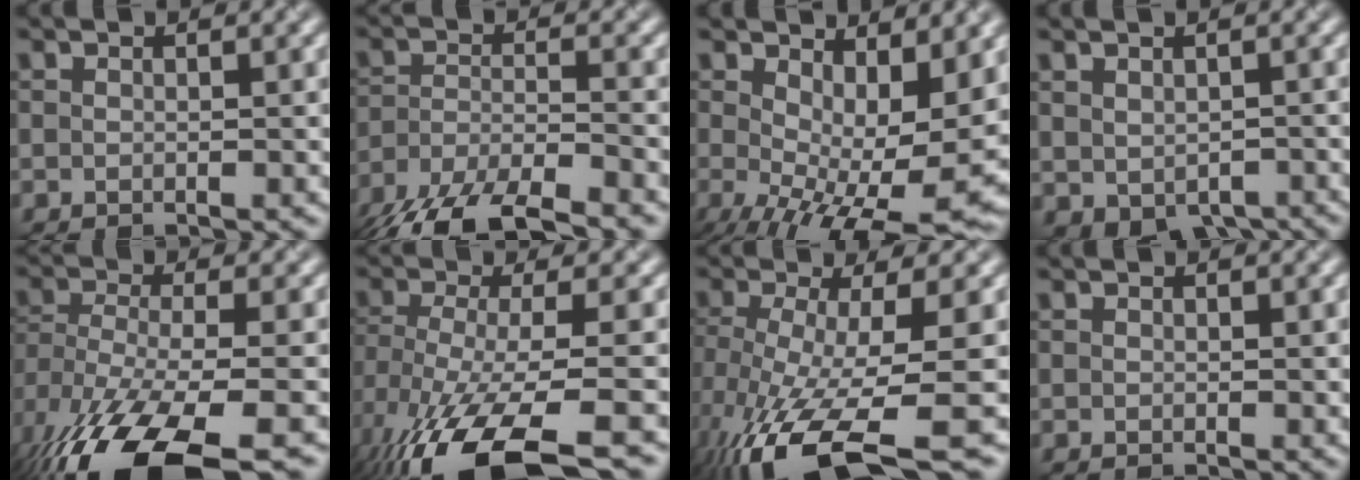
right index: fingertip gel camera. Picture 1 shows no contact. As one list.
[{"total": 9.8, "force": [-7.6, 2.8, 5.4], "torque": [-0.107, -0.016, -0.140]}, {"total": 12.5, "force": [-1.2, 5.4, 11.1], "torque": [-0.170, -0.021, 0.000]}, {"total": 3.7, "force": [-1.4, 2.4, 2.4], "torque": [-0.031, -0.019, -0.006]}, {"total": 12.6, "force": [-7.6, 4.6, 8.9], "torque": [-0.195, -0.037, -0.128]}, {"total": 10.9, "force": [-6.7, 3.1, 8.0], "torque": [-0.160, -0.016, -0.117]}, {"total": 10.9, "force": [-5.2, 3.2, 9.0], "torque": [-0.182, -0.018, -0.091]}, {"total": 0.7, "force": [0.2, 0.1, 0.6], "torque": [-0.005, -0.004, 0.003]}]